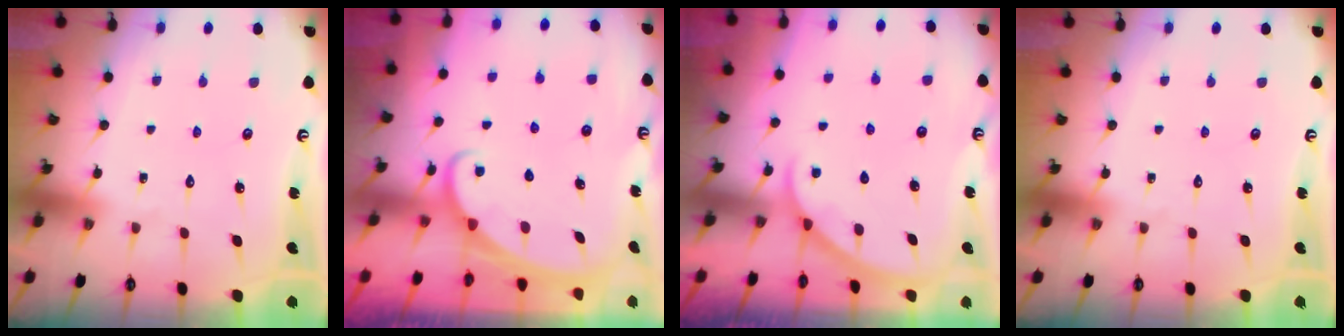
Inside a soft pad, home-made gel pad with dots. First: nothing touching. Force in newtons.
{"total": 1.7, "press": 1.7, "slide": 0.1}
{"total": 1.9, "press": 1.9, "slide": 0.2}
{"total": 0.0}